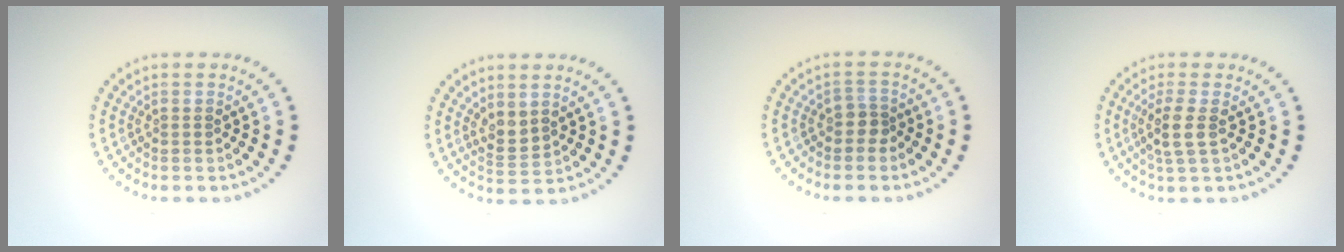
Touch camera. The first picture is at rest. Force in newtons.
{"total": 2.0, "press": 1.6, "slide": 1.2}
{"total": 1.4, "press": 1.1, "slide": 0.9}
{"total": 2.3, "press": 2.0, "slide": 1.1}